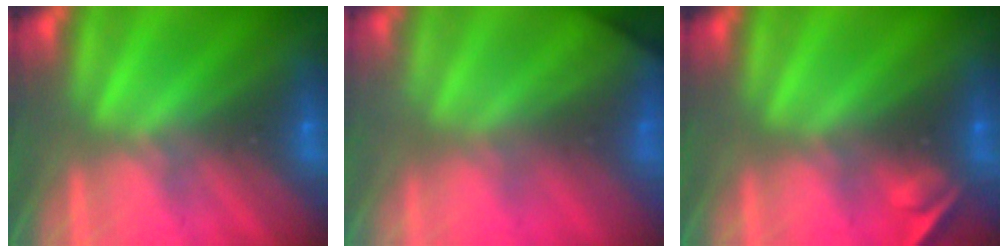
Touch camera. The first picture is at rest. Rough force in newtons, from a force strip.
{"total": 8.1}
{"total": 2.1}